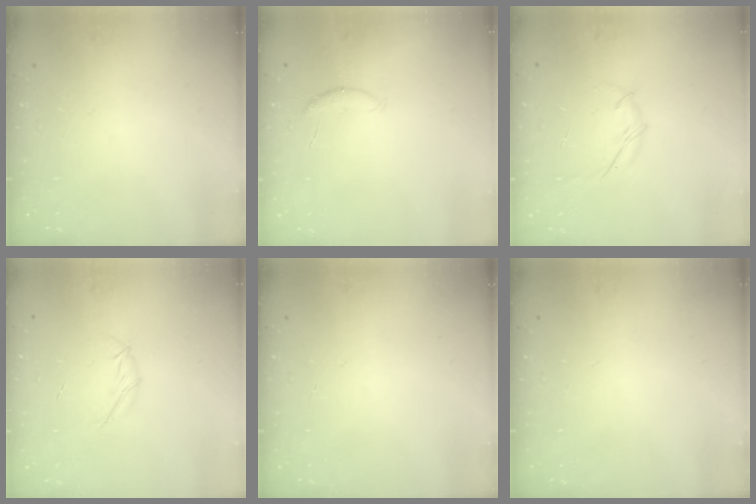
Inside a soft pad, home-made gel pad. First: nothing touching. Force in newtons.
{"total": 5.8, "press": 5.8, "slide": 0.5}
{"total": 4.5, "press": 4.3, "slide": 1.0}
{"total": 5.4, "press": 5.3, "slide": 1.1}
{"total": 0.0}
{"total": 0.0}